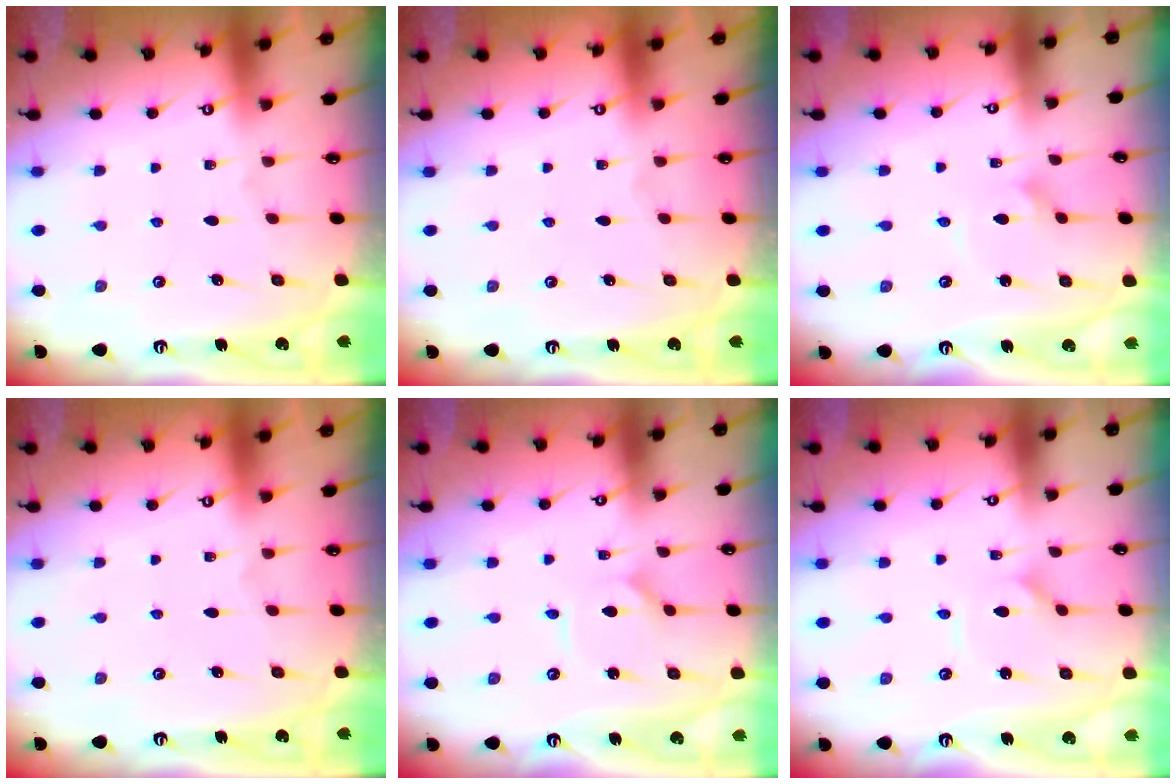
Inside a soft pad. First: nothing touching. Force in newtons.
{"total": 0.0}
{"total": 1.6, "press": 1.6, "slide": 0.2}
{"total": 0.0}
{"total": 1.4, "press": 1.4, "slide": 0.1}
{"total": 2.3, "press": 2.3, "slide": 0.1}